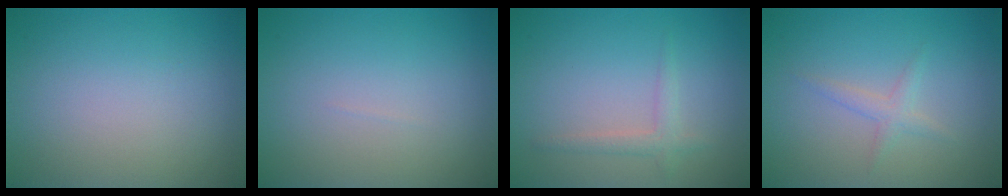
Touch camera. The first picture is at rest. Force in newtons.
{"total": 0.0}
{"total": 1.6, "press": 1.6, "slide": 0.1}
{"total": 1.3, "press": 1.3, "slide": 0.1}